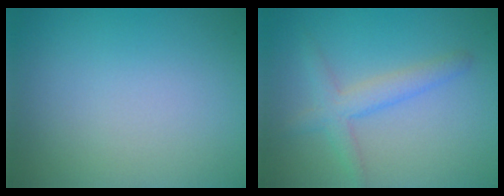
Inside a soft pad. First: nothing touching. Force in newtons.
{"total": 2.8, "press": 2.8, "slide": 0.1}